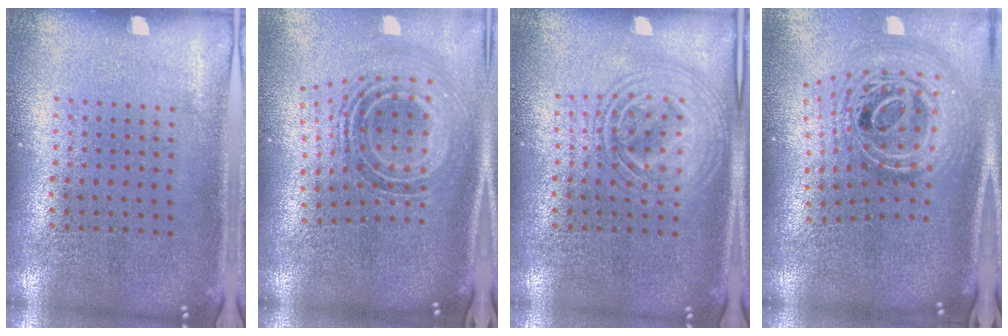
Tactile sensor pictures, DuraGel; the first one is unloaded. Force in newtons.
{"total": 1.5, "press": 1.2, "slide": 0.9}
{"total": 2.6, "press": 2.6, "slide": 0.3}
{"total": 3.0, "press": 2.0, "slide": 2.2}